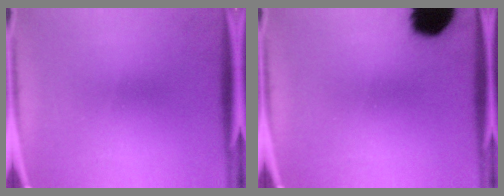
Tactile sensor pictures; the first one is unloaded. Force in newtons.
{"total": 13.4}